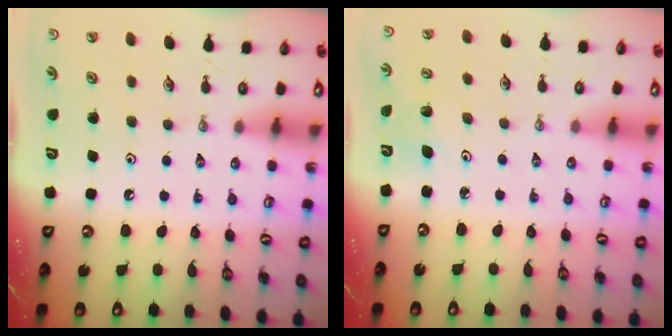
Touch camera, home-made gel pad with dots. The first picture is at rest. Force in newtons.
{"total": 3.8, "press": 3.7, "slide": 0.9}